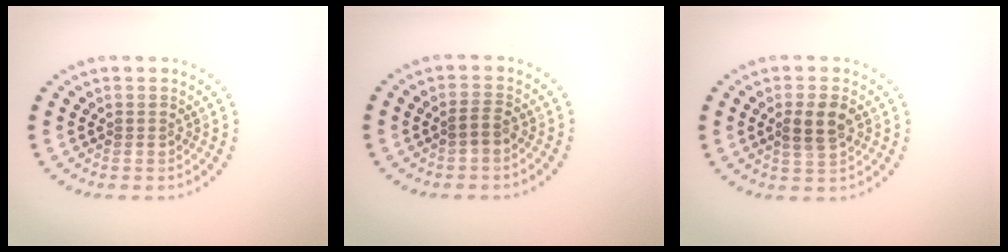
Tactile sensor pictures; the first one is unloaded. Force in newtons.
{"total": 0.8, "press": 0.6, "slide": 0.6}
{"total": 2.7, "press": 2.6, "slide": 0.7}